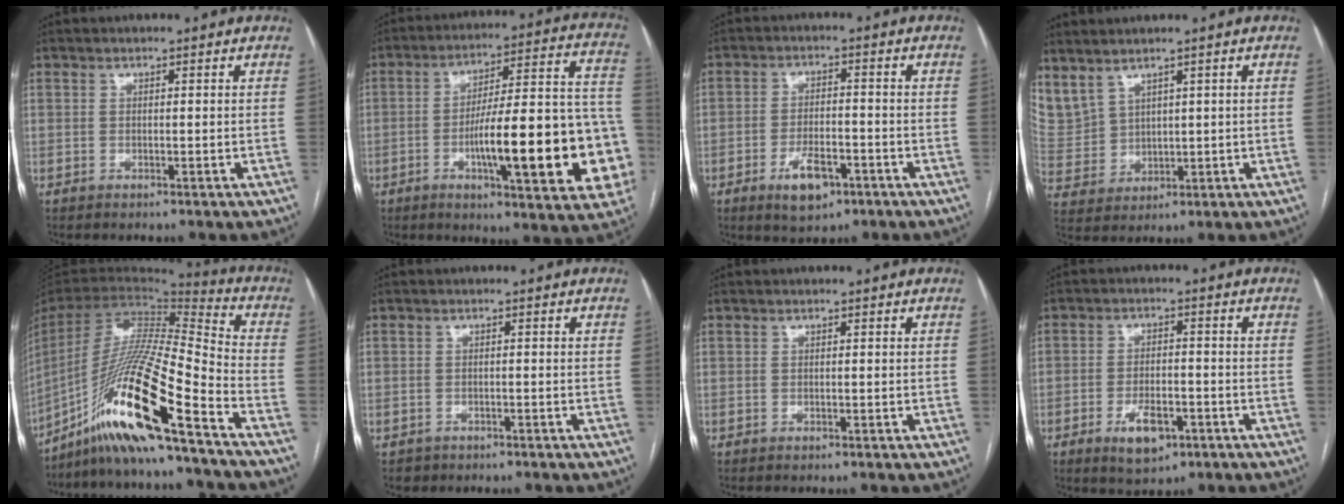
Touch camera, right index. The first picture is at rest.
{"total": 23.8, "force": [-5.9, 4.1, 22.7], "torque": [-0.248, 0.024, -0.074]}
{"total": 6.6, "force": [-3.5, 2.8, 4.8], "torque": [-0.087, -0.002, -0.054]}
{"total": 10.5, "force": [6.6, 6.6, 4.8], "torque": [-0.144, 0.016, 0.163]}
{"total": 20.3, "force": [-13.3, -0.4, 15.4], "torque": [-0.330, -0.029, -0.252]}
{"total": 1.9, "force": [-1.2, 1.5, 0.0], "torque": [-0.006, 0.005, -0.016]}
{"total": 0.0}
{"total": 6.4, "force": [-3.2, 2.9, 4.8], "torque": [-0.083, -0.003, -0.046]}